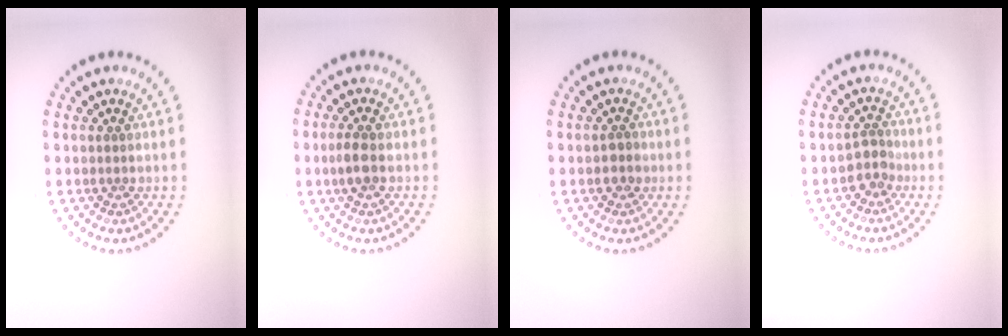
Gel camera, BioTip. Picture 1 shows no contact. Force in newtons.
{"total": 1.9, "press": 1.8, "slide": 0.3}
{"total": 1.5, "press": 1.5, "slide": 0.4}
{"total": 1.9, "press": 1.5, "slide": 1.2}